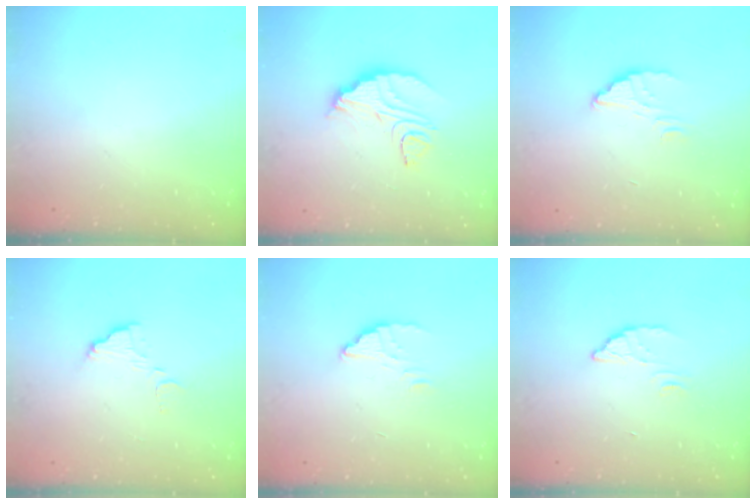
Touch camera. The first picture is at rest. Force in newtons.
{"total": 9.5, "press": 9.5, "slide": 0.4}
{"total": 2.4, "press": 2.4, "slide": 0.1}
{"total": 5.6, "press": 5.6, "slide": 0.3}
{"total": 2.6, "press": 2.6, "slide": 0.2}
{"total": 3.7, "press": 3.7, "slide": 0.2}